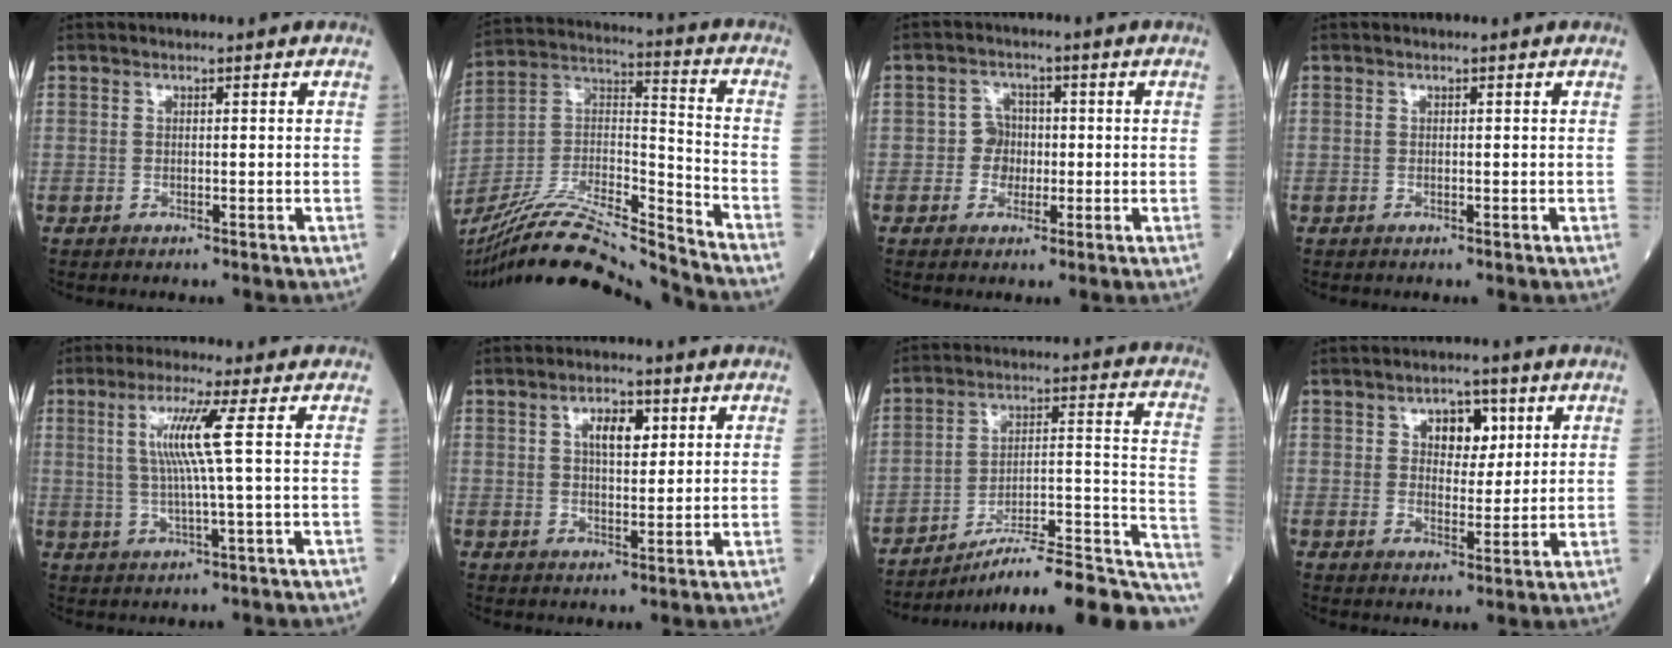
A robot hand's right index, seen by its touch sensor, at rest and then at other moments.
{"total": 20.8, "force": [-19.4, -0.1, 7.5], "torque": [-0.164, 0.012, -0.343]}
{"total": 3.5, "force": [-0.5, 3.2, 1.2], "torque": [-0.013, 0.008, -0.010]}
{"total": 0.0}
{"total": 7.0, "force": [1.5, -1.4, 6.7], "torque": [-0.136, 0.002, 0.034]}
{"total": 4.8, "force": [1.8, 2.1, 4.0], "torque": [-0.066, 0.006, 0.029]}
{"total": 23.0, "force": [-19.0, 2.6, 12.6], "torque": [-0.100, 0.029, -0.274]}
{"total": 5.5, "force": [2.2, 3.2, 3.8], "torque": [-0.051, 0.010, 0.034]}